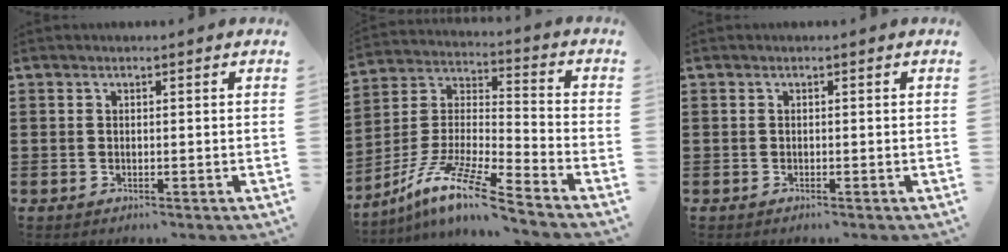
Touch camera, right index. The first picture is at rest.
{"total": 11.6, "force": [-9.0, 0.3, 7.2], "torque": [-0.152, -0.002, -0.183]}
{"total": 0.0}